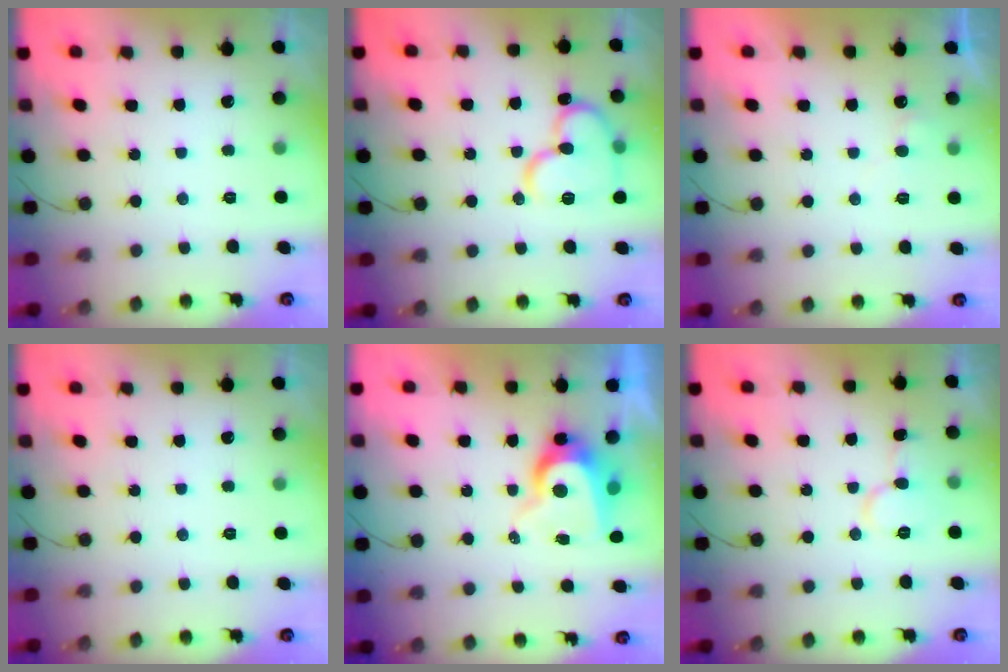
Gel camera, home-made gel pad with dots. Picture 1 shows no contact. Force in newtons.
{"total": 14.5, "press": 14.3, "slide": 2.1}
{"total": 5.1, "press": 5.1, "slide": 0.3}
{"total": 0.0}
{"total": 9.0, "press": 8.9, "slide": 0.9}
{"total": 8.1, "press": 8.0, "slide": 1.0}